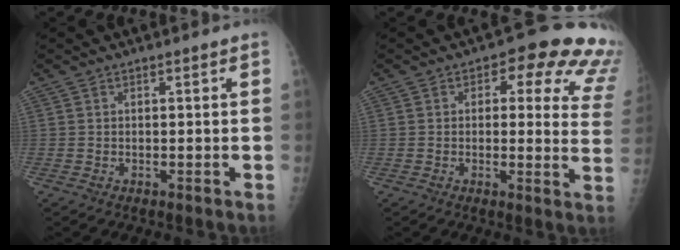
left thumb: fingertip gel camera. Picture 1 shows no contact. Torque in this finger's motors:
{"motor_torque": [0.09, 0.36, -0.05, 0.11, -0.04]}